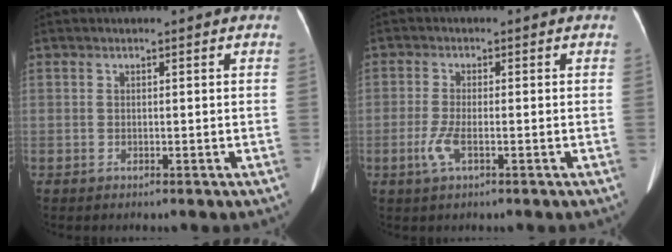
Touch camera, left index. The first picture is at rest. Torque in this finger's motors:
{"motor_torque": [0.10, -0.02, 0.05, 0.03]}